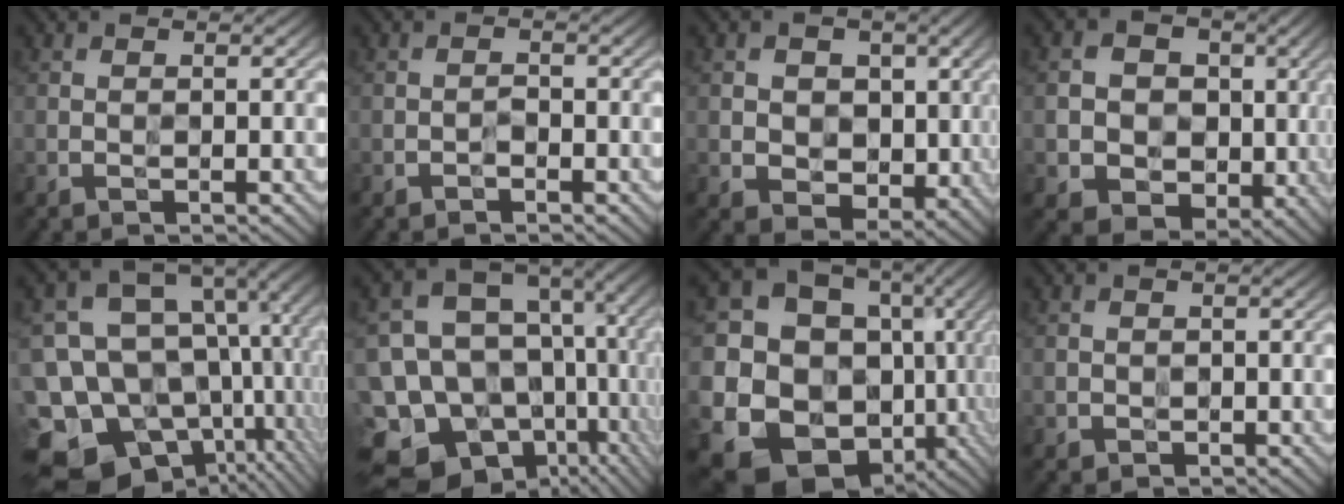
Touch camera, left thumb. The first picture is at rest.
{"total": 1.0, "force": [-0.8, 0.5, 0.3], "torque": [-0.004, 0.001, -0.017]}
{"total": 5.5, "force": [0.5, 4.6, 2.9], "torque": [-0.064, -0.012, 0.001]}
{"total": 8.7, "force": [-0.9, 7.6, 4.1], "torque": [-0.085, -0.022, -0.029]}
{"total": 17.5, "force": [-2.7, 13.4, 10.9], "torque": [-0.227, -0.019, 0.006]}
{"total": 18.8, "force": [-5.4, 15.1, 9.8], "torque": [-0.239, -0.004, -0.038]}
{"total": 19.7, "force": [-1.1, 17.2, 9.4], "torque": [-0.224, -0.058, 0.027]}
{"total": 1.2, "force": [-0.2, 1.2, 0.1], "torque": [-0.003, -0.009, -0.006]}